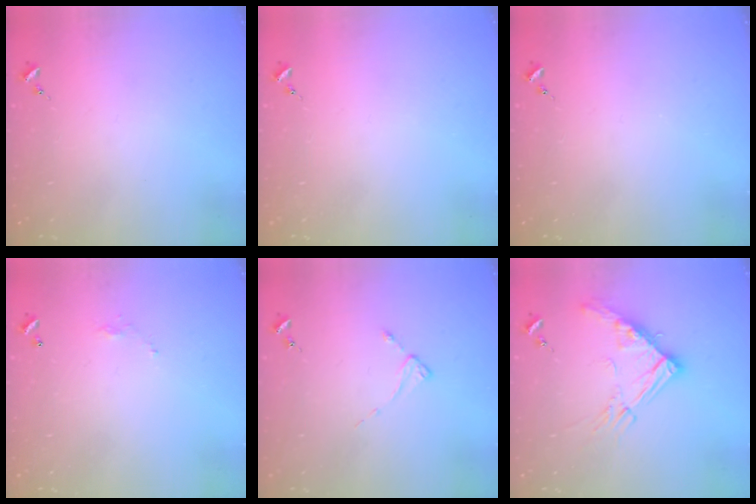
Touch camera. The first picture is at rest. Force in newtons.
{"total": 0.0}
{"total": 0.0}
{"total": 3.7, "press": 3.7, "slide": 0.1}
{"total": 1.9, "press": 1.8, "slide": 0.3}
{"total": 14.3, "press": 14.2, "slide": 1.4}